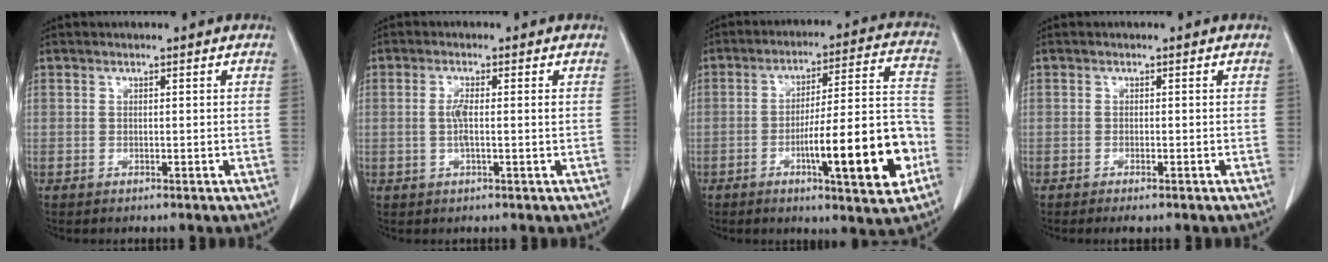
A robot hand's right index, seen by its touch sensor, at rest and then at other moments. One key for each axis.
{"total": 2.7, "fx": 0.0, "fy": 0.3, "fz": 2.7, "tx": -0.055, "ty": 0.001, "tz": 0.000}
{"total": 17.6, "fx": -6.1, "fy": 1.9, "fz": 16.4, "tx": -0.227, "ty": 0.011, "tz": -0.085}
{"total": 1.4, "fx": -1.1, "fy": 0.1, "fz": 0.9, "tx": -0.015, "ty": -0.004, "tz": -0.016}